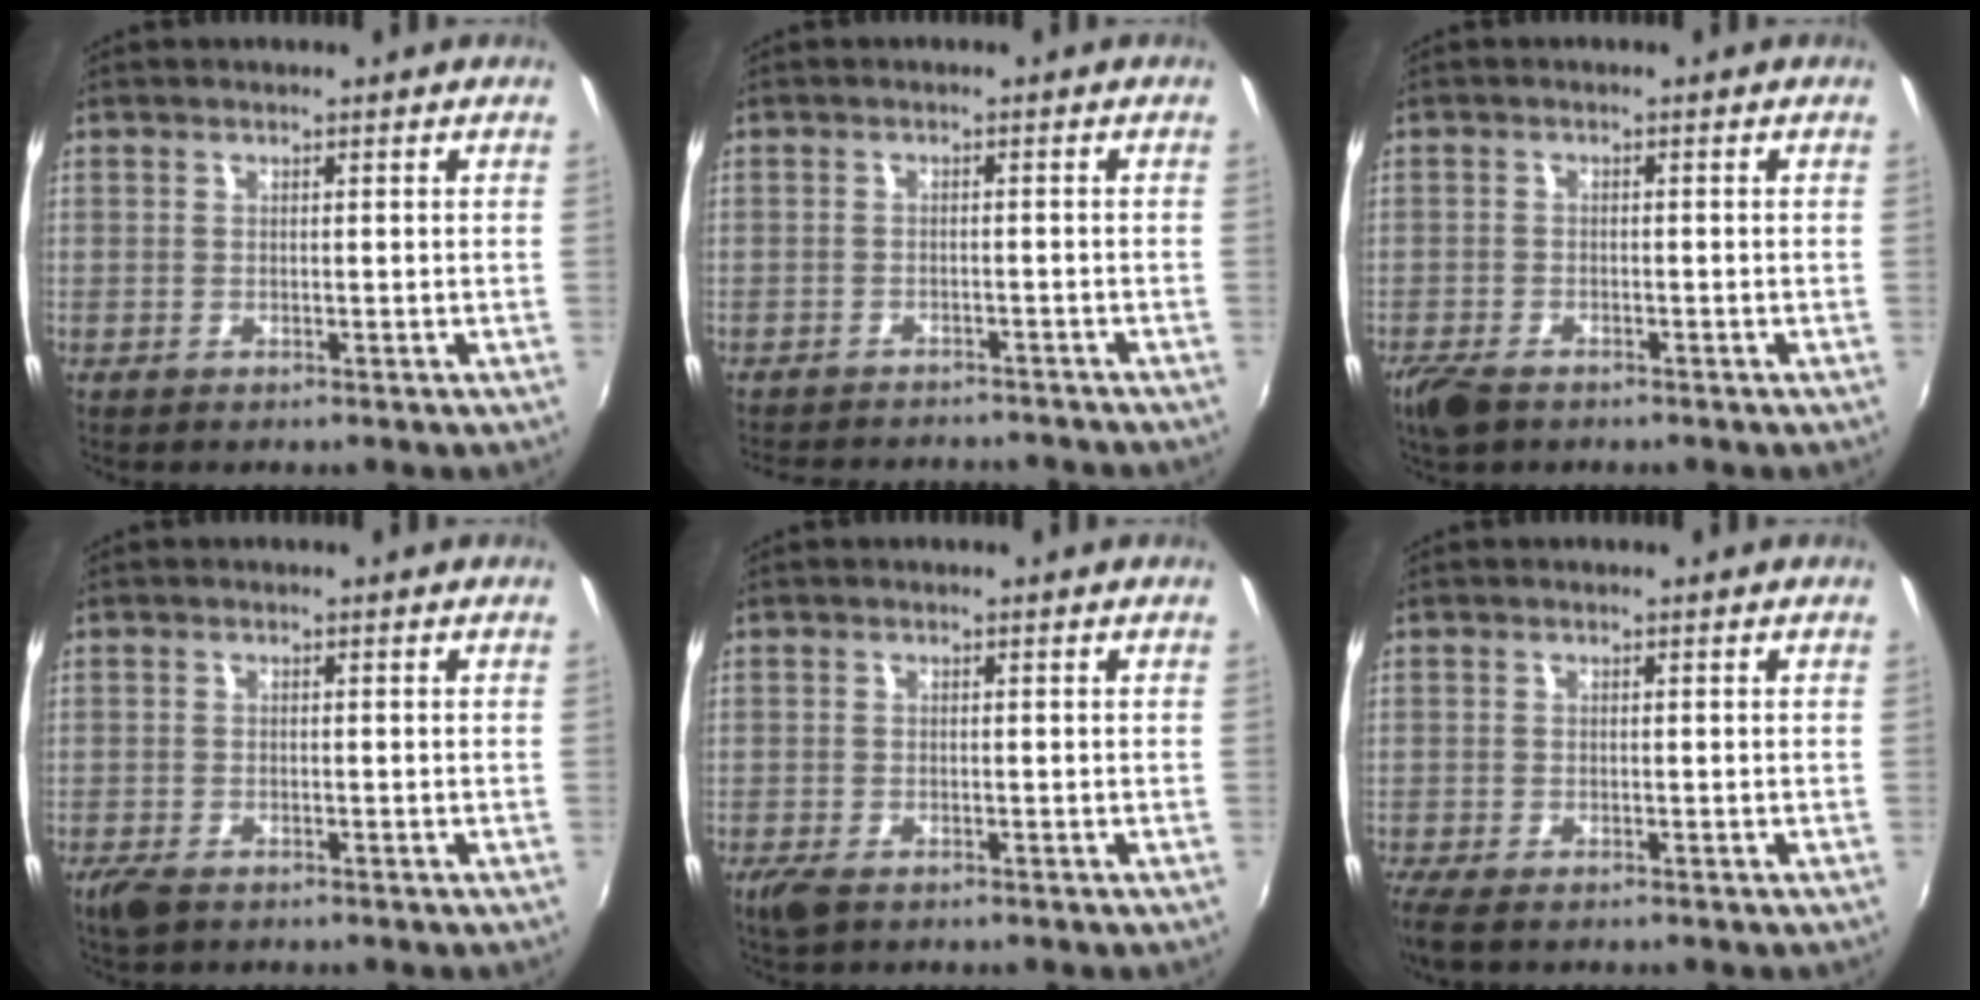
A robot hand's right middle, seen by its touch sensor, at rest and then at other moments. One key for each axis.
{"total": 11.1, "fx": -10.0, "fy": 2.8, "fz": 3.9, "tx": -0.089, "ty": -0.014, "tz": -0.137}
{"total": 4.8, "fx": -3.6, "fy": 2.1, "fz": 2.5, "tx": -0.068, "ty": -0.017, "tz": -0.071}
{"total": 3.3, "fx": -2.3, "fy": 1.5, "fz": 1.9, "tx": -0.046, "ty": -0.012, "tz": -0.043}
{"total": 3.0, "fx": -1.9, "fy": 1.4, "fz": 1.9, "tx": -0.043, "ty": -0.011, "tz": -0.036}
{"total": 3.7, "fx": -2.7, "fy": 1.0, "fz": 2.4, "tx": -0.053, "ty": -0.017, "tz": -0.048}